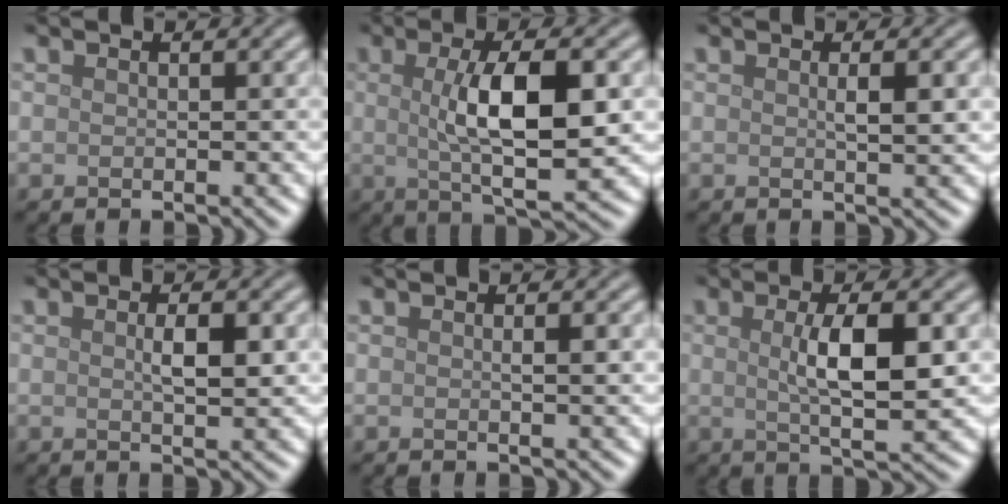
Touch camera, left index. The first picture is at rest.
{"total": 8.0, "force": [0.6, 2.3, 7.6], "torque": [-0.123, -0.003, 0.011]}
{"total": 2.0, "force": [0.3, 0.4, 1.9], "torque": [-0.029, 0.001, 0.005]}
{"total": 2.5, "force": [0.3, 0.7, 2.4], "torque": [-0.044, -0.001, 0.007]}
{"total": 1.2, "force": [0.1, 0.1, 1.1], "torque": [-0.017, 0.000, 0.001]}
{"total": 5.7, "force": [0.5, 1.5, 5.5], "torque": [-0.095, 0.001, 0.011]}